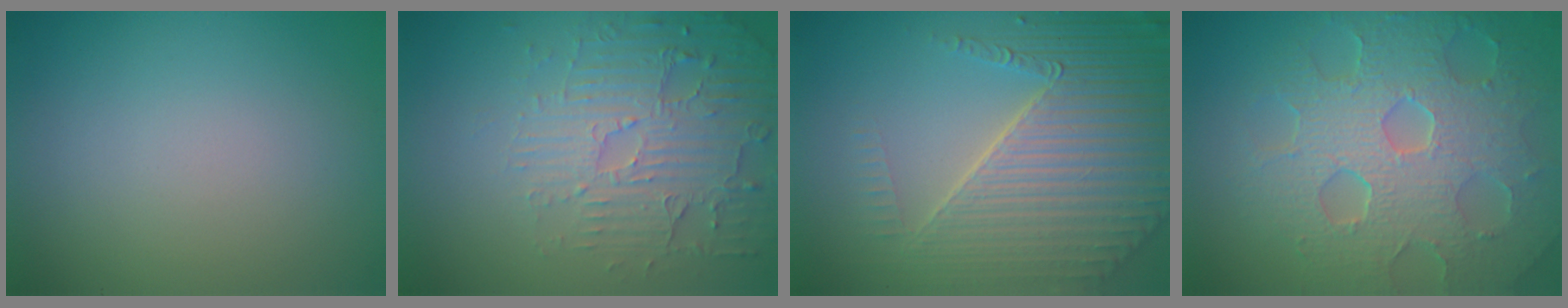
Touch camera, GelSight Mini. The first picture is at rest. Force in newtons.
{"total": 5.5, "press": 3.8, "slide": 4.0}
{"total": 7.4, "press": 5.6, "slide": 4.8}
{"total": 8.6, "press": 6.1, "slide": 6.1}